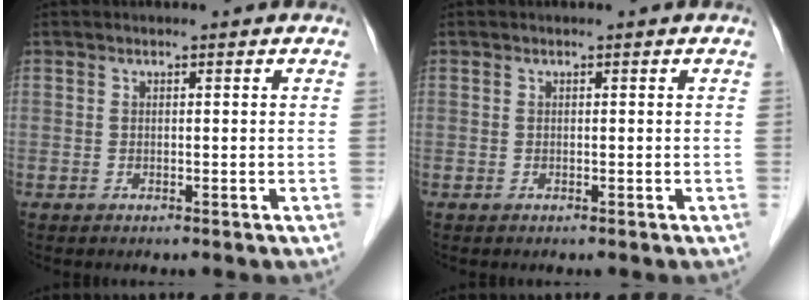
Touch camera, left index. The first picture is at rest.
{"total": 0.0}